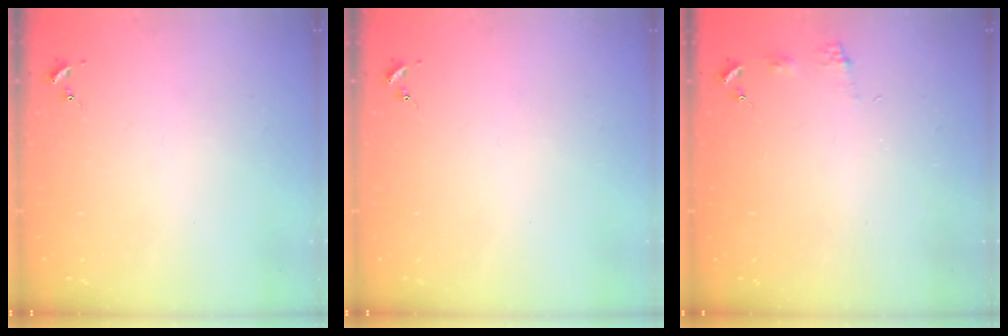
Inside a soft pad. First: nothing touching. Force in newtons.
{"total": 0.0}
{"total": 5.1, "press": 5.0, "slide": 0.7}